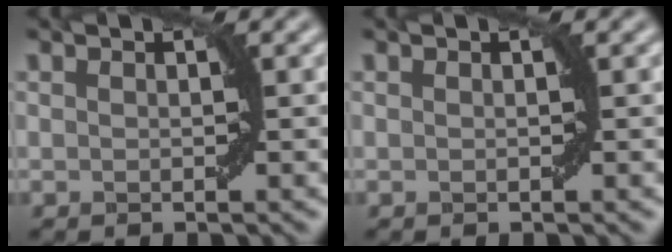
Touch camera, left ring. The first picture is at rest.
{"total": 0.0}